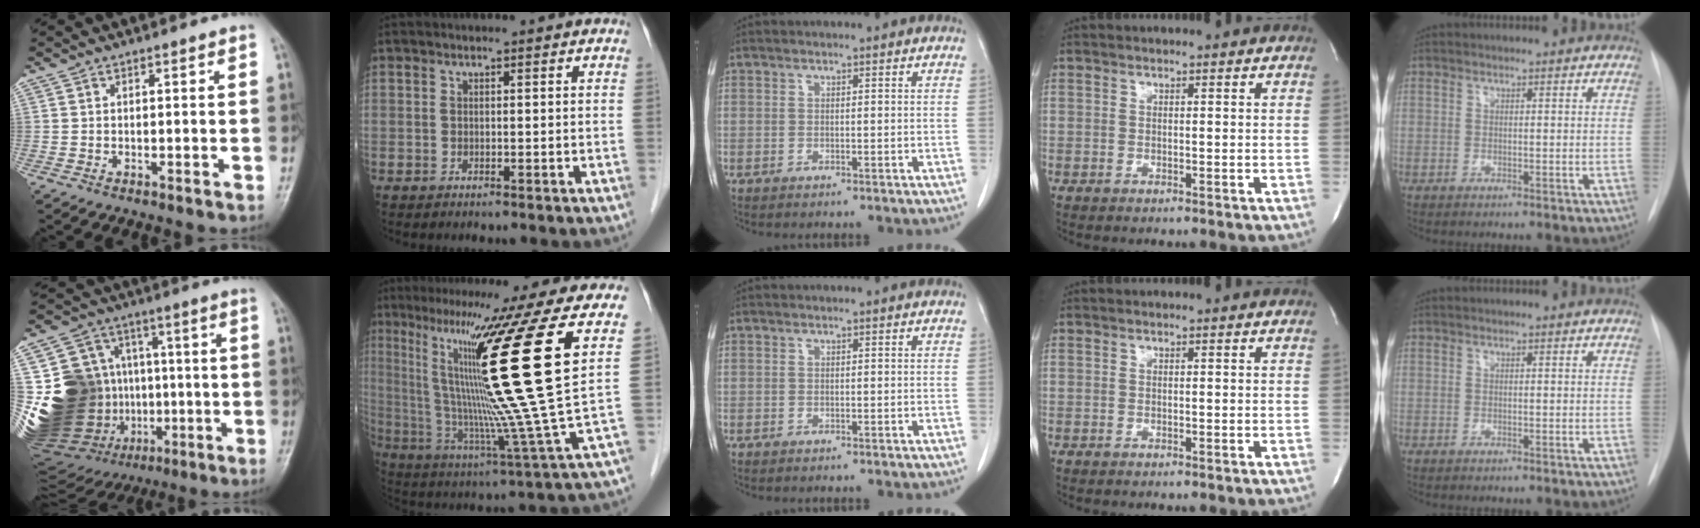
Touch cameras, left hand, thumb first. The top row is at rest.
{"thumb": {"total": 30.1, "force": [-1.6, 24.2, 17.9], "torque": [-0.335, 0.053, 0.006]}, "index": {"total": 22.5, "force": [7.7, -3.4, 20.8], "torque": [-0.349, -0.031, 0.112]}}